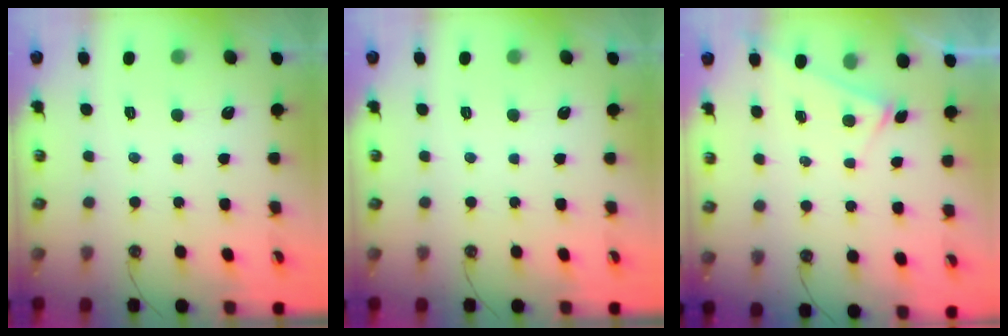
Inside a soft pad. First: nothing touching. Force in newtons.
{"total": 0.0}
{"total": 2.6, "press": 2.6, "slide": 0.2}